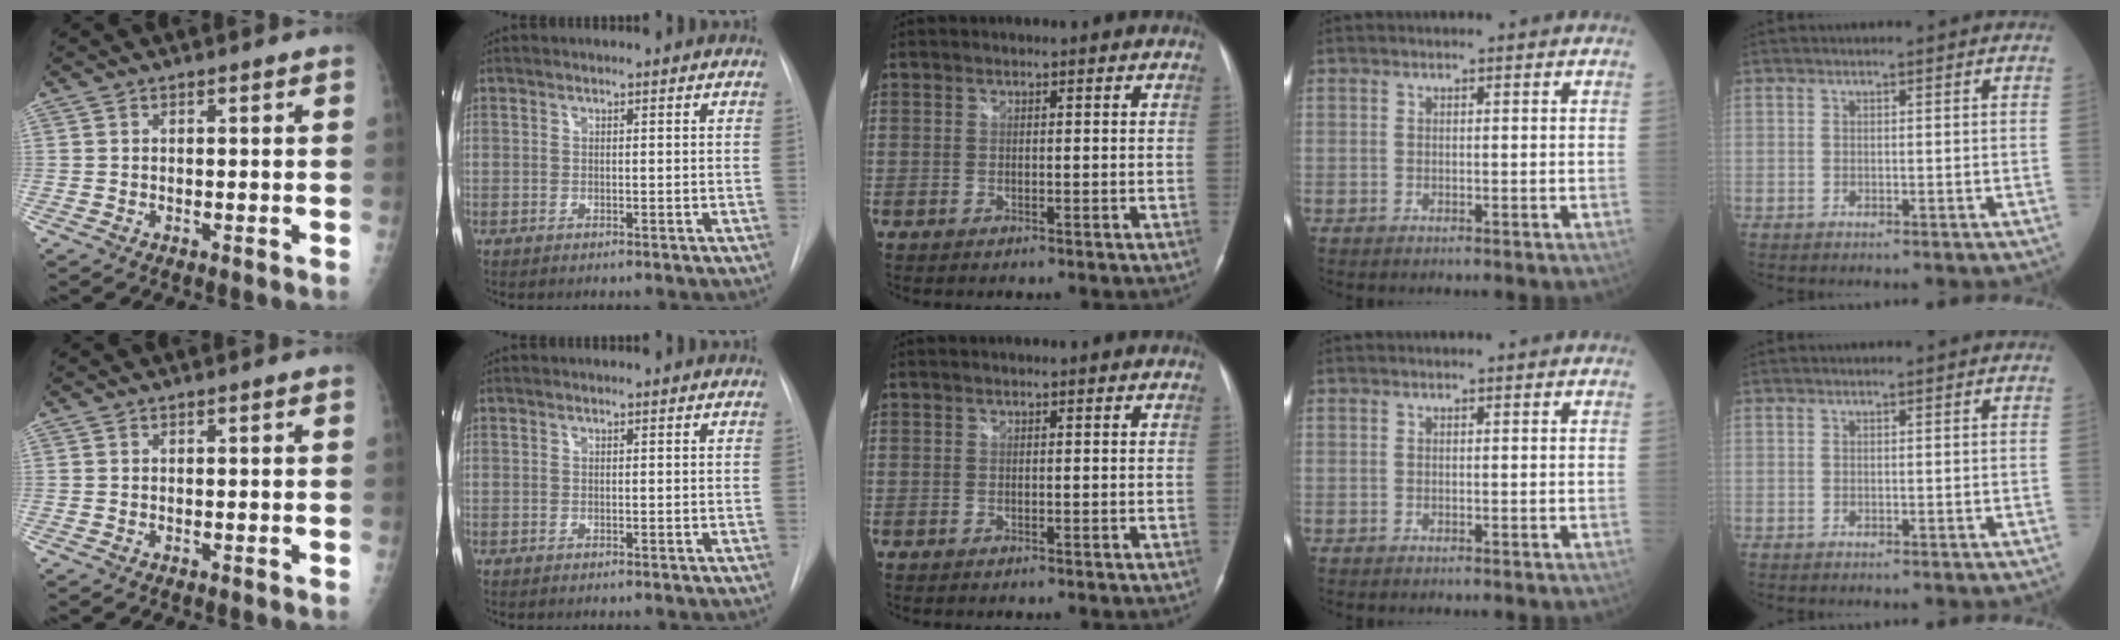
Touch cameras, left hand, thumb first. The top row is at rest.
{}